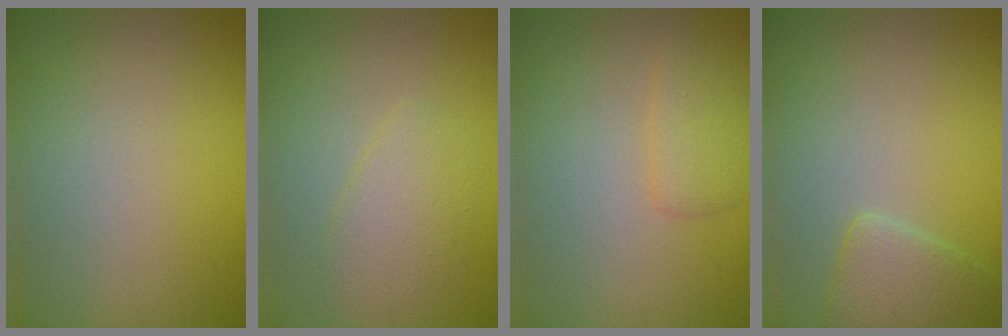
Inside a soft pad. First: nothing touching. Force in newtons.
{"total": 2.4, "press": 2.4, "slide": 0.2}
{"total": 1.9, "press": 1.9, "slide": 0.1}
{"total": 3.2, "press": 3.2, "slide": 0.3}